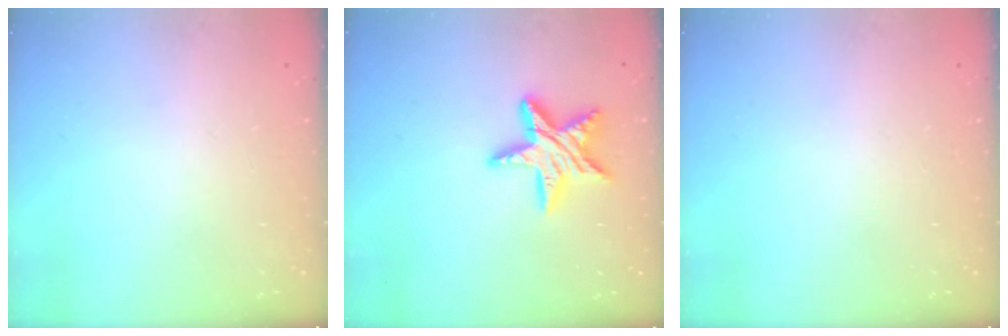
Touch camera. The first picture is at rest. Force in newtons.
{"total": 12.8, "press": 12.8, "slide": 0.7}
{"total": 0.0}